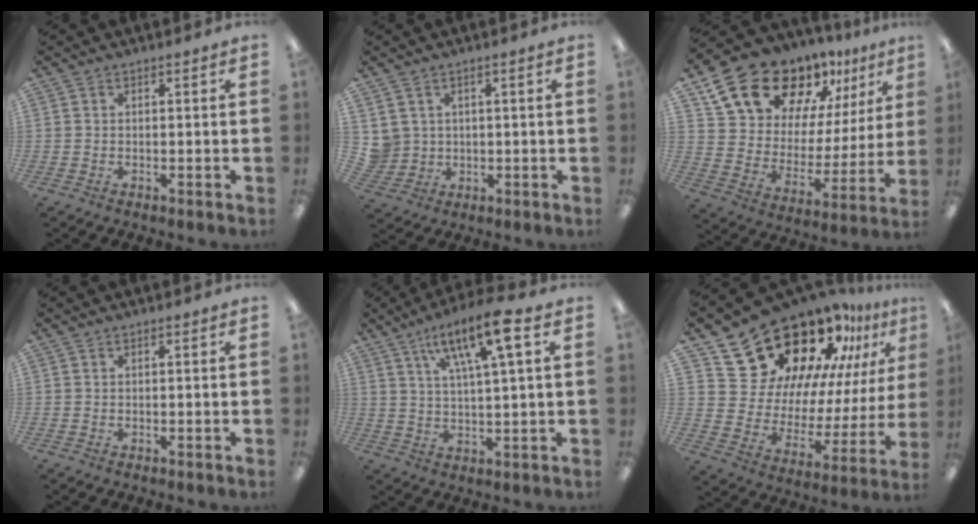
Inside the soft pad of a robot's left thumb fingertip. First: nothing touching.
{"total": 3.9, "force": [1.4, 3.6, -0.5], "torque": [-0.007, 0.001, 0.029]}
{"total": 19.4, "force": [15.7, 8.9, 7.1], "torque": [-0.142, -0.112, 0.282]}
{"total": 0.0}
{"total": 12.3, "force": [6.7, 2.9, 9.9], "torque": [-0.166, -0.023, 0.109]}
{"total": 24.9, "force": [20.0, 12.1, 8.5], "torque": [-0.124, -0.148, 0.368]}